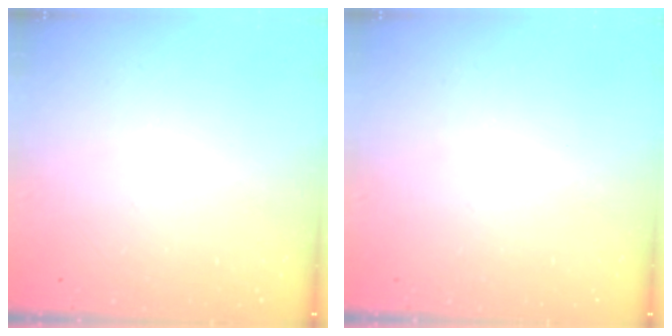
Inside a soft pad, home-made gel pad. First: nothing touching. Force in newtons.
{"total": 0.5, "press": 0.5, "slide": 0.1}